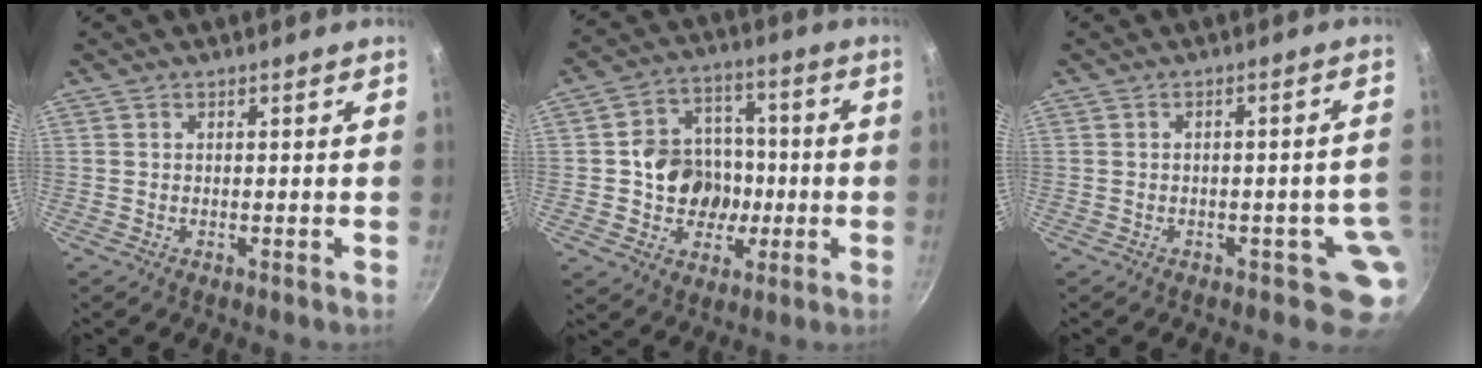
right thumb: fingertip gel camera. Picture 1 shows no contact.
{"total": 12.9, "force": [-1.4, 11.3, 6.0], "torque": [-0.055, 0.027, -0.025]}
{"total": 4.9, "force": [-1.5, 2.8, 3.7], "torque": [-0.003, 0.020, -0.014]}